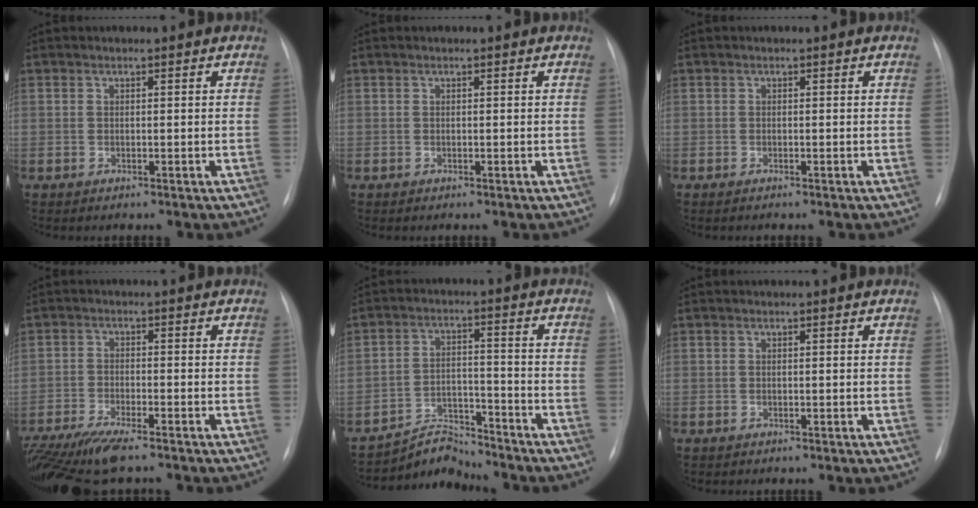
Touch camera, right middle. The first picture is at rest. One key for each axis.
{"total": 0.0}
{"total": 0.7, "fx": -0.5, "fy": 0.0, "fz": 0.4, "tx": -0.008, "ty": -0.001, "tz": -0.008}
{"total": 11.6, "fx": -9.5, "fy": 1.3, "fz": 6.6, "tx": -0.117, "ty": -0.026, "tz": -0.159}
{"total": 6.0, "fx": -5.9, "fy": 0.7, "fz": -1.0, "tx": 0.011, "ty": 0.013, "tz": -0.098}
{"total": 0.0}